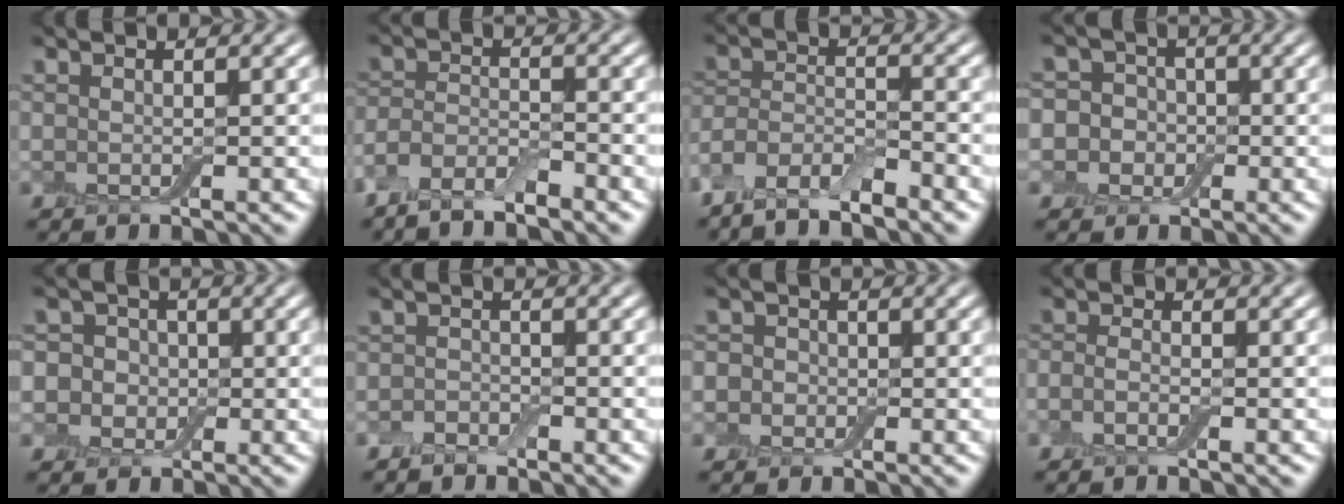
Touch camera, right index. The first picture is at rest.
{"total": 4.1, "force": [-3.3, 1.1, 2.1], "torque": [-0.047, -0.003, -0.071]}
{"total": 5.6, "force": [-4.7, 1.5, 2.7], "torque": [-0.054, 0.000, -0.095]}
{"total": 6.6, "force": [-0.4, 6.2, 2.2], "torque": [-0.024, 0.042, -0.064]}
{"total": 6.8, "force": [1.0, 6.2, 2.5], "torque": [-0.038, 0.054, -0.023]}
{"total": 1.4, "force": [-1.0, 0.7, 0.4], "torque": [-0.010, 0.005, -0.024]}
{"total": 2.9, "force": [0.1, 2.7, 1.0], "torque": [0.008, 0.015, -0.037]}
{"total": 1.3, "force": [-0.8, 0.5, 0.8], "torque": [-0.023, 0.001, -0.022]}